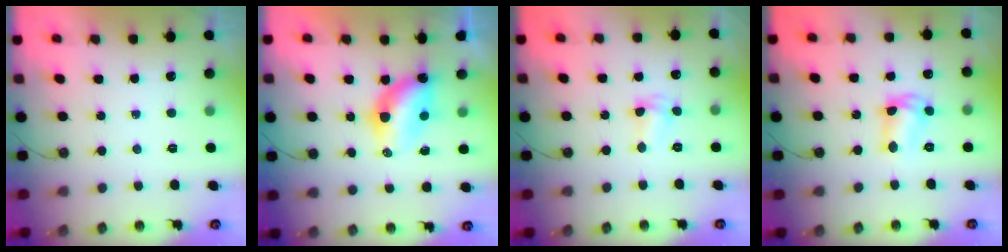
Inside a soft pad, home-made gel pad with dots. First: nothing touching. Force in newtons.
{"total": 7.9, "press": 7.9, "slide": 0.7}
{"total": 2.6, "press": 2.6, "slide": 0.6}
{"total": 8.8, "press": 8.7, "slide": 0.7}